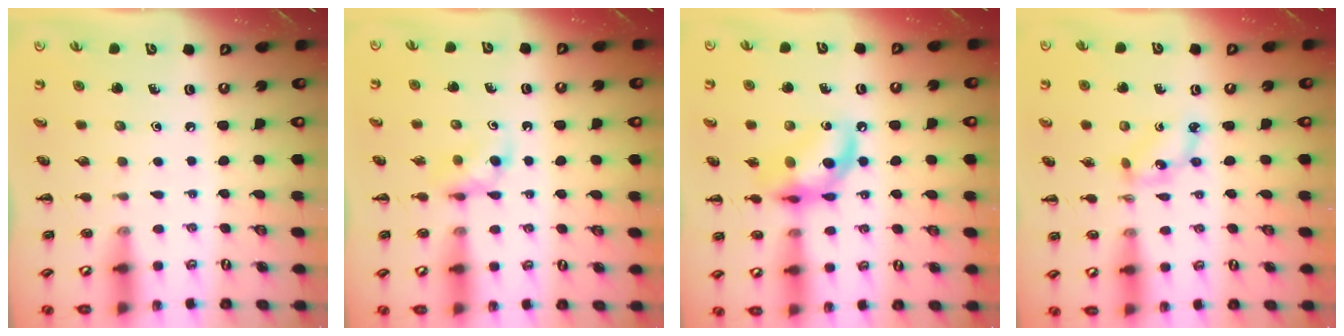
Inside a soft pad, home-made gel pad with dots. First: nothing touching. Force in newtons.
{"total": 3.8, "press": 3.4, "slide": 1.5}
{"total": 11.6, "press": 11.3, "slide": 2.6}
{"total": 3.9, "press": 3.8, "slide": 0.9}